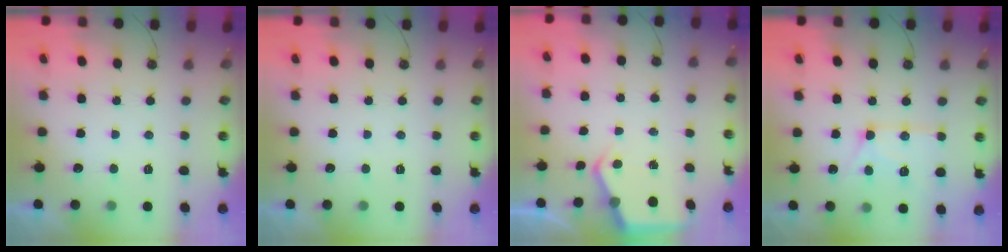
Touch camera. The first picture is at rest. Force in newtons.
{"total": 0.0}
{"total": 5.1, "press": 5.1, "slide": 0.7}
{"total": 13.2, "press": 13.1, "slide": 1.2}